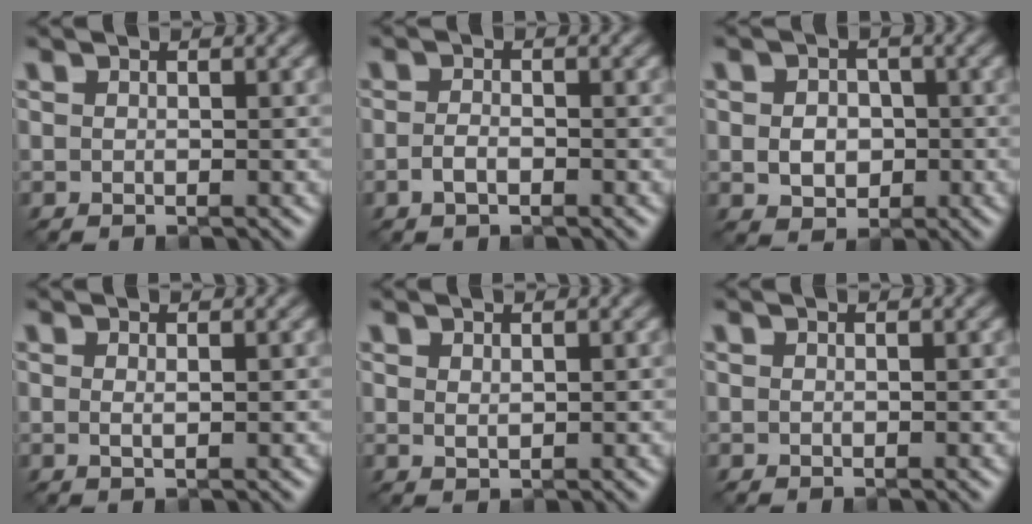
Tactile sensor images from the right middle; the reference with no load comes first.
{"total": 1.4, "force": [-0.6, 0.7, 1.0], "torque": [-0.024, -0.001, -0.015]}
{"total": 3.4, "force": [-0.3, 2.8, 1.8], "torque": [-0.030, -0.003, -0.008]}
{"total": 0.8, "force": [0.1, 0.1, 0.8], "torque": [-0.014, 0.000, 0.001]}
{"total": 0.8, "force": [0.5, 0.4, 0.5], "torque": [-0.012, -0.002, 0.012]}
{"total": 0.0}